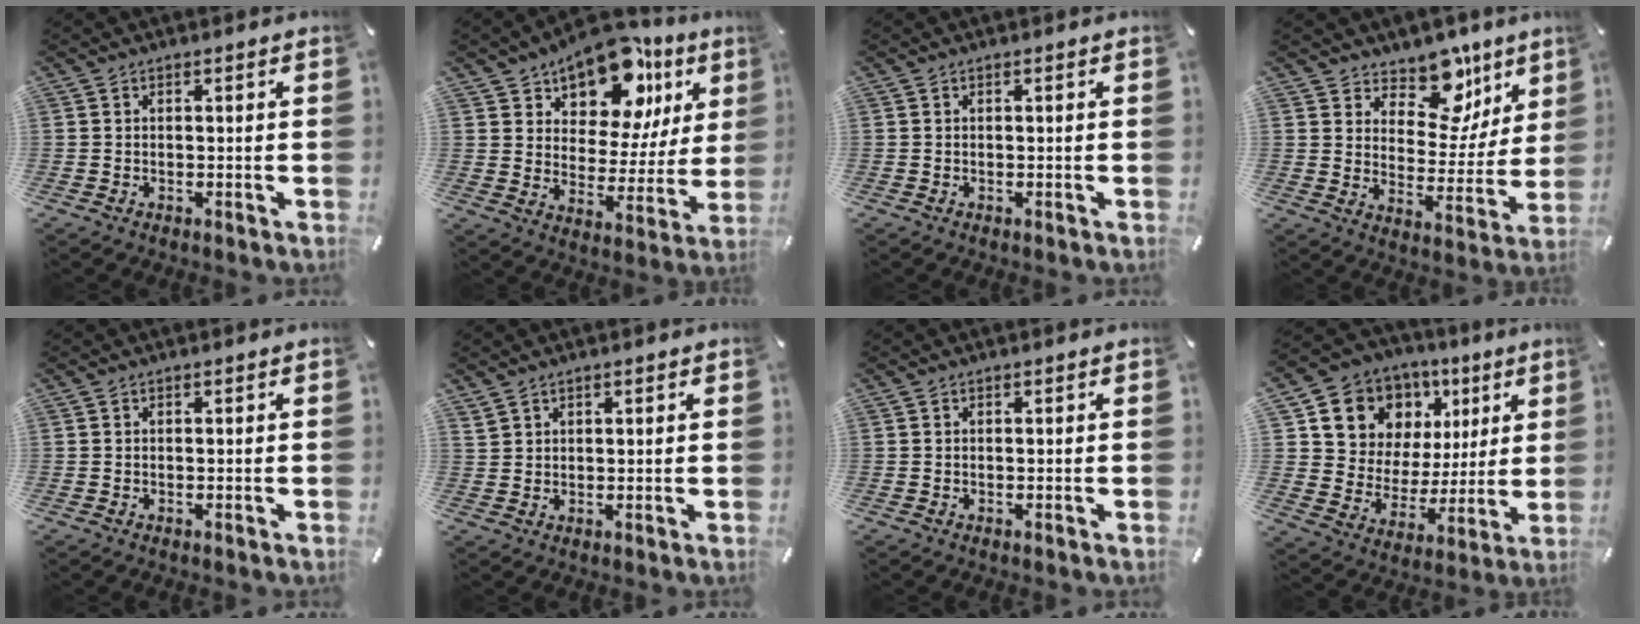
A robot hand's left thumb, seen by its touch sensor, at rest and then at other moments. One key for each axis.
{"total": 15.6, "fx": 11.5, "fy": 8.5, "fz": 6.2, "tx": -0.100, "ty": -0.090, "tz": 0.200}
{"total": 0.0}
{"total": 12.7, "fx": 9.2, "fy": 7.5, "fz": 4.5, "tx": -0.063, "ty": -0.078, "tz": 0.165}
{"total": 0.0}
{"total": 2.0, "fx": 1.5, "fy": 1.2, "fz": 0.2, "tx": -0.006, "ty": -0.002, "tz": 0.031}
{"total": 0.0}
{"total": 11.9, "fx": 6.7, "fy": 9.7, "fz": 1.8, "tx": -0.046, "ty": -0.061, "tz": 0.130}